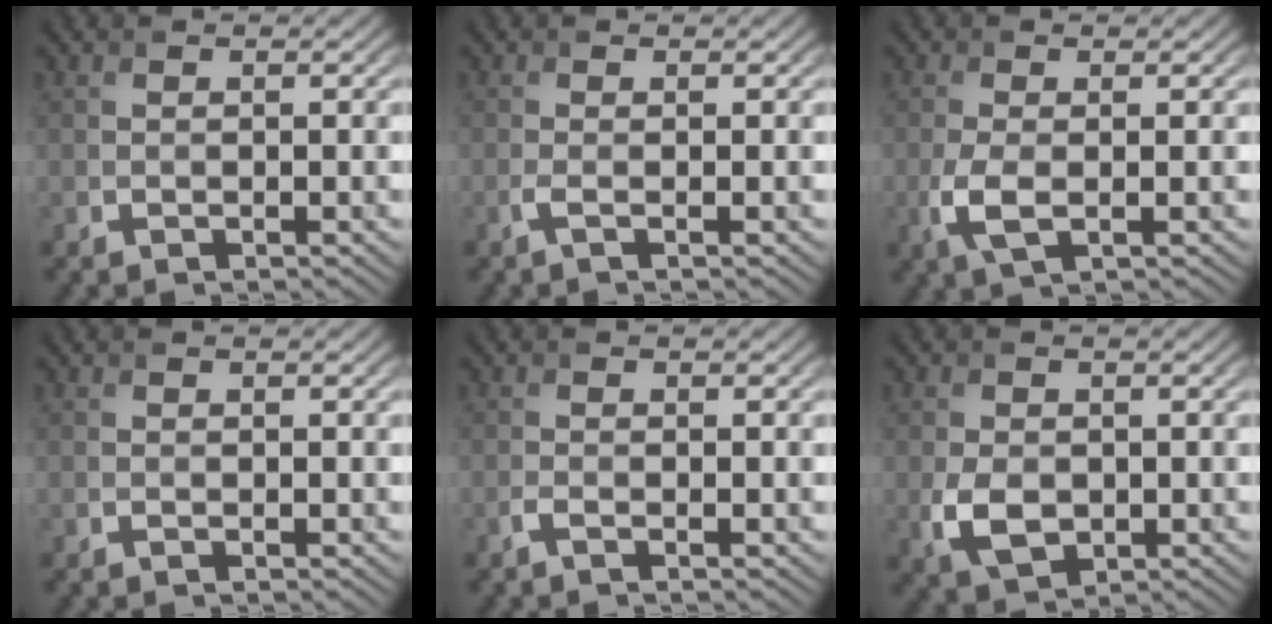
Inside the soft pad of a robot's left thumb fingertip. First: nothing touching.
{"total": 1.1, "force": [-0.3, 0.1, 1.1], "torque": [-0.024, -0.001, -0.009]}
{"total": 3.5, "force": [-0.7, 1.5, 3.1], "torque": [-0.084, -0.009, -0.018]}
{"total": 0.0}
{"total": 0.9, "force": [-0.6, 0.1, 0.7], "torque": [-0.017, 0.001, -0.015]}
{"total": 4.3, "force": [-0.7, 3.1, 2.9], "torque": [-0.069, -0.014, -0.011]}